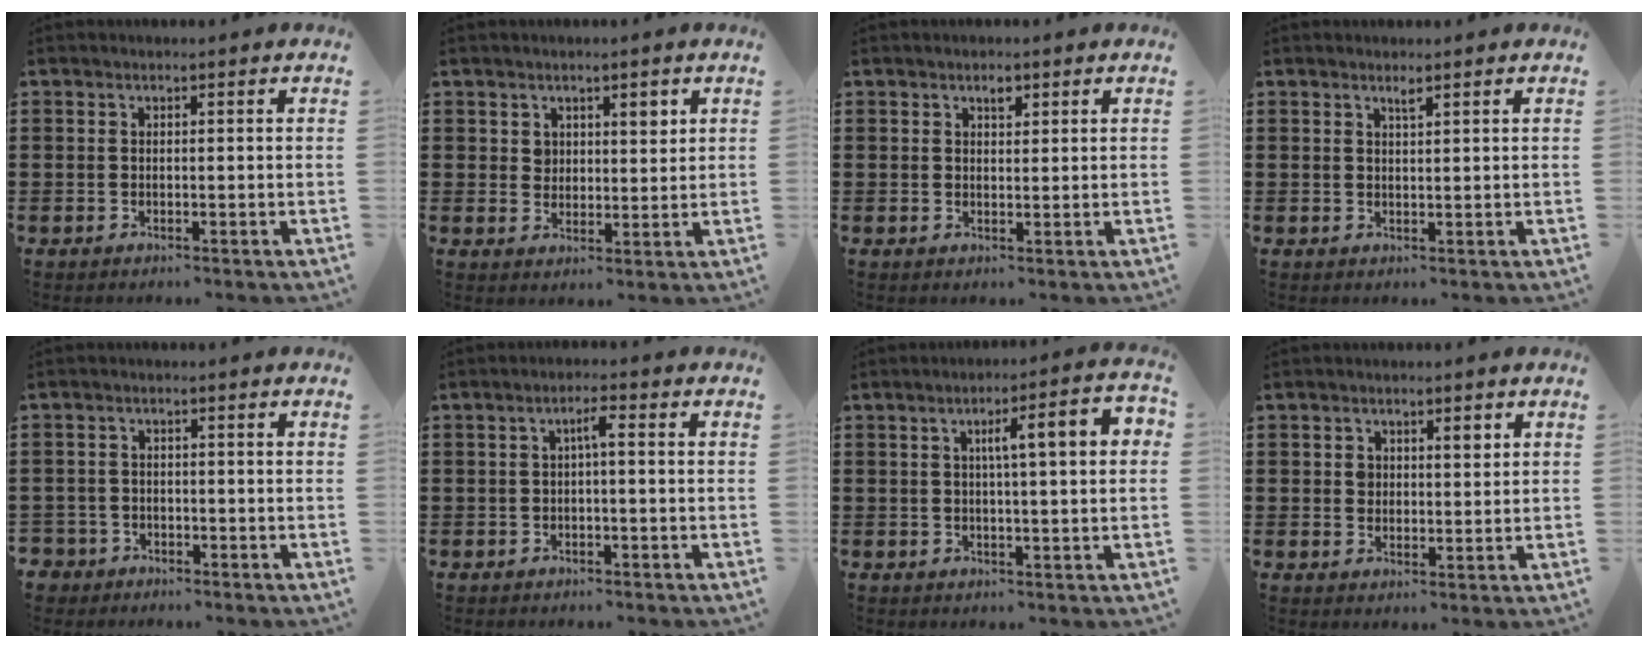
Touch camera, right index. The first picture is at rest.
{"total": 2.8, "force": [1.8, 1.9, 1.1], "torque": [-0.013, 0.000, 0.030]}
{"total": 1.7, "force": [1.1, 0.8, 1.0], "torque": [-0.015, 0.001, 0.018]}
{"total": 1.2, "force": [0.9, 0.1, 0.7], "torque": [-0.015, -0.001, 0.017]}
{"total": 2.3, "force": [-1.9, 1.2, -0.1], "torque": [-0.013, -0.001, -0.047]}
{"total": 2.4, "force": [-0.1, 0.4, 2.4], "torque": [-0.047, 0.006, -0.005]}
{"total": 6.4, "force": [1.0, 1.0, 6.2], "torque": [-0.102, -0.004, 0.008]}
{"total": 2.3, "force": [1.0, 1.5, 1.5], "torque": [-0.018, -0.001, 0.014]}